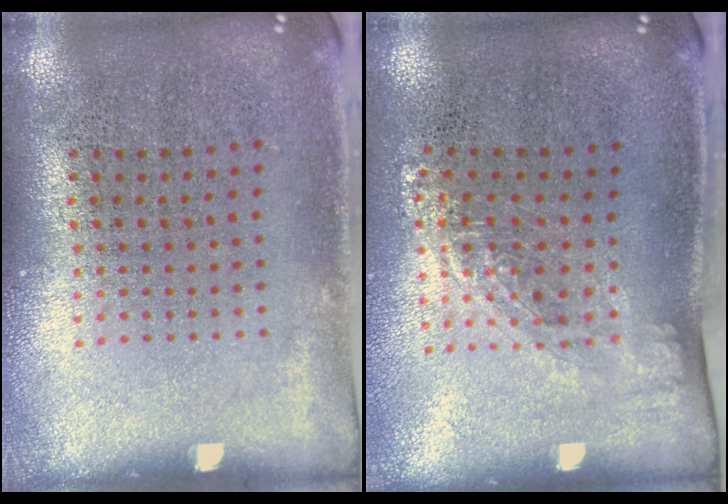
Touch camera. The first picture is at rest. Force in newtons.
{"total": 1.3, "press": 1.0, "slide": 0.9}